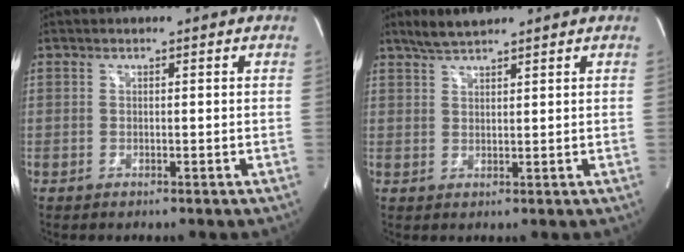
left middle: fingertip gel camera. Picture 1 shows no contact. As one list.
[{"total": 3.8, "force": [3.4, 0.4, 1.8], "torque": [-0.046, 0.011, 0.065]}]